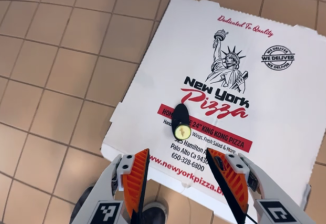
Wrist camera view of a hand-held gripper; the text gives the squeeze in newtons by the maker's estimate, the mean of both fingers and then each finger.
{"total": 0.0}